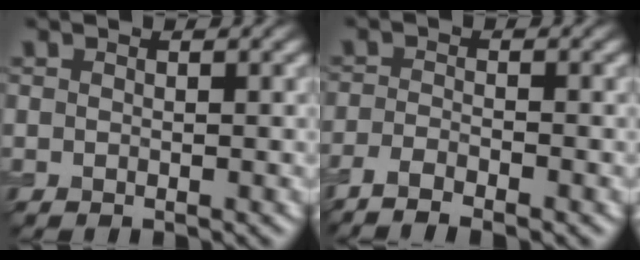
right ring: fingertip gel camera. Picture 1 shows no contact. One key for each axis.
{"total": 3.6, "fx": -2.7, "fy": 0.7, "fz": 2.3, "tx": -0.048, "ty": -0.005, "tz": -0.056}